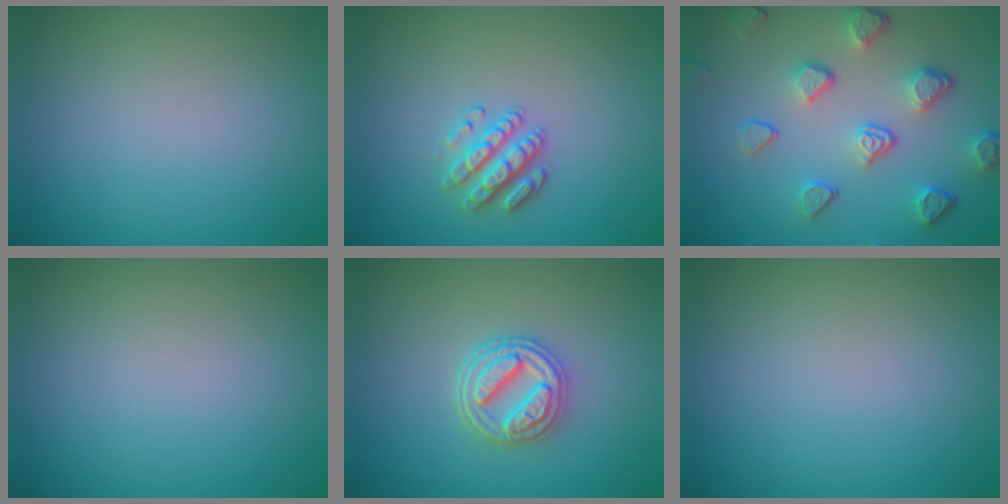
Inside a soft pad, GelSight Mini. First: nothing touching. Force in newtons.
{"total": 2.6, "press": 2.6, "slide": 0.6}
{"total": 4.8, "press": 3.7, "slide": 3.1}
{"total": 0.0}
{"total": 3.9, "press": 3.4, "slide": 2.0}
{"total": 0.0}